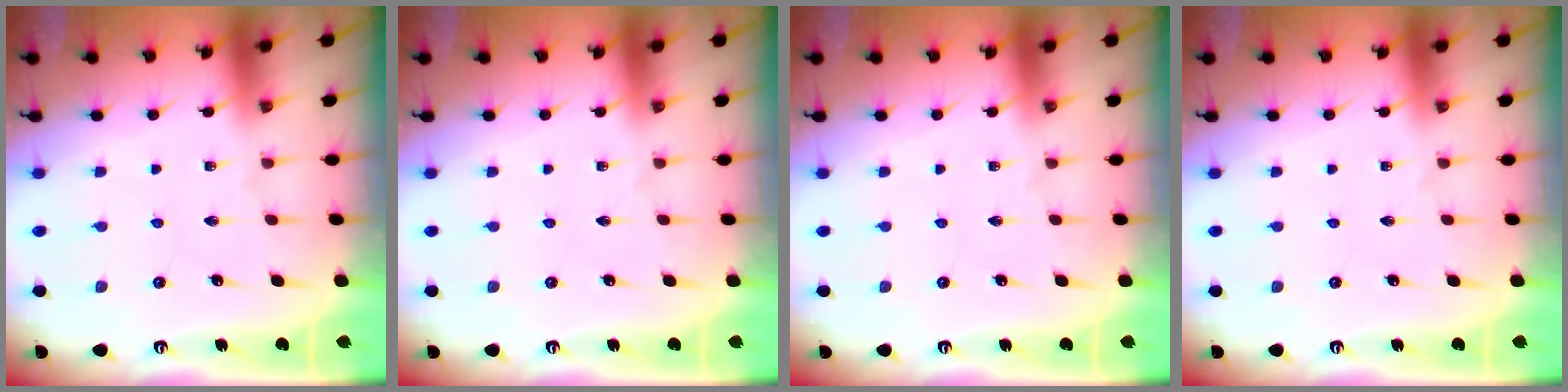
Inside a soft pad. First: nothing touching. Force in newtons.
{"total": 0.0}
{"total": 0.0}
{"total": 0.0}